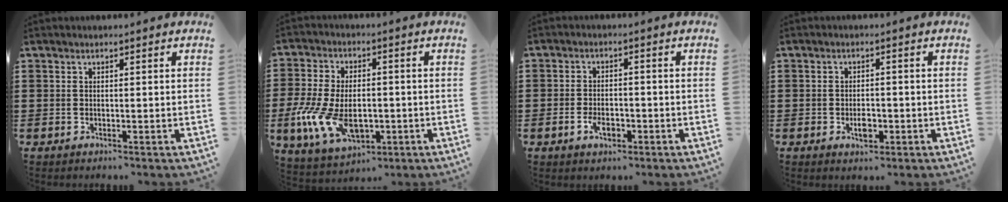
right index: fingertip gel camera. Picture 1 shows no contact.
{"total": 11.1, "force": [-2.8, 6.4, 8.7], "torque": [-0.198, -0.002, -0.047]}
{"total": 3.5, "force": [-1.5, 2.0, 2.4], "torque": [-0.050, 0.000, -0.029]}
{"total": 2.7, "force": [-0.9, 1.3, 2.2], "torque": [-0.040, 0.003, -0.016]}